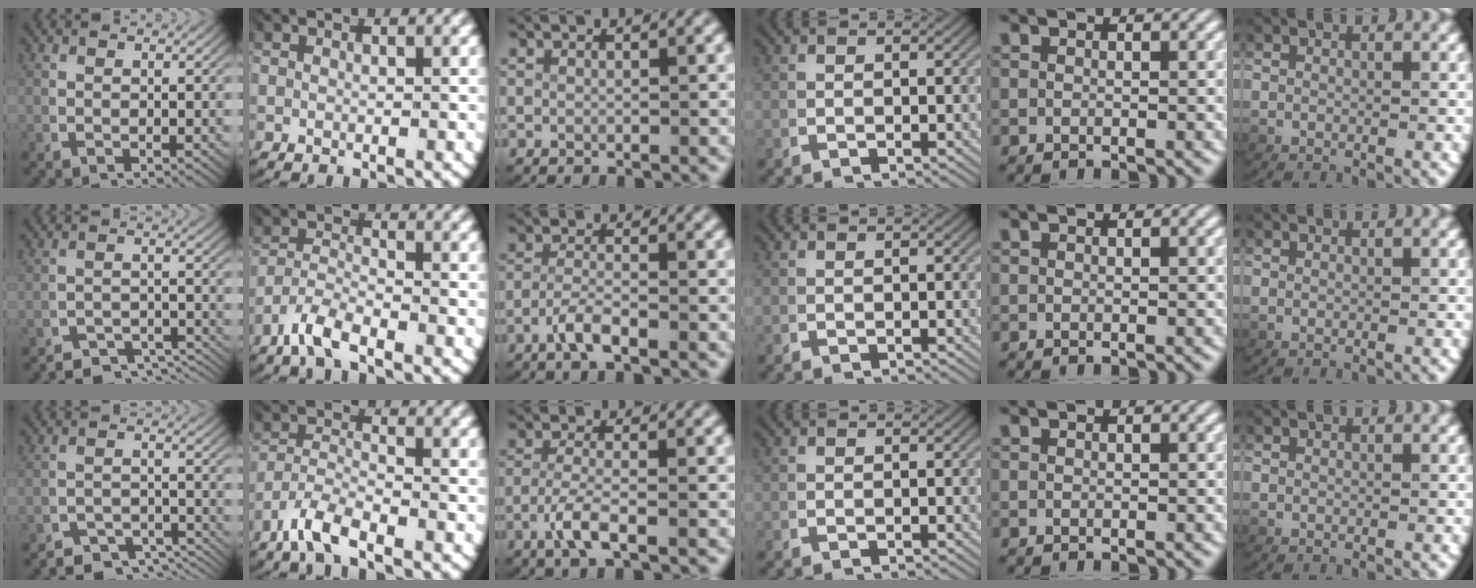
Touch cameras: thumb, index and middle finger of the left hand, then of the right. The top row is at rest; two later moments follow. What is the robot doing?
{"motion": "grasp_and_lifting", "object": "card"}